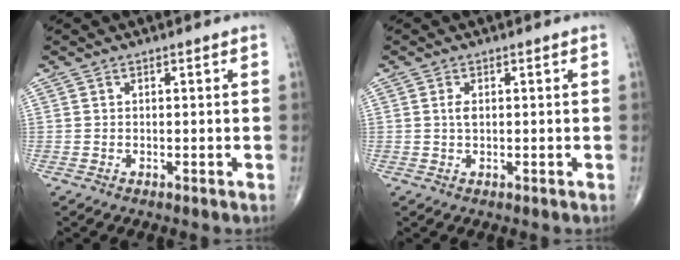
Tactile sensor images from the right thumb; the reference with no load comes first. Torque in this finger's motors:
{"motor_torque": [0.25, 0.74, 0.13, -0.07, 0.13]}